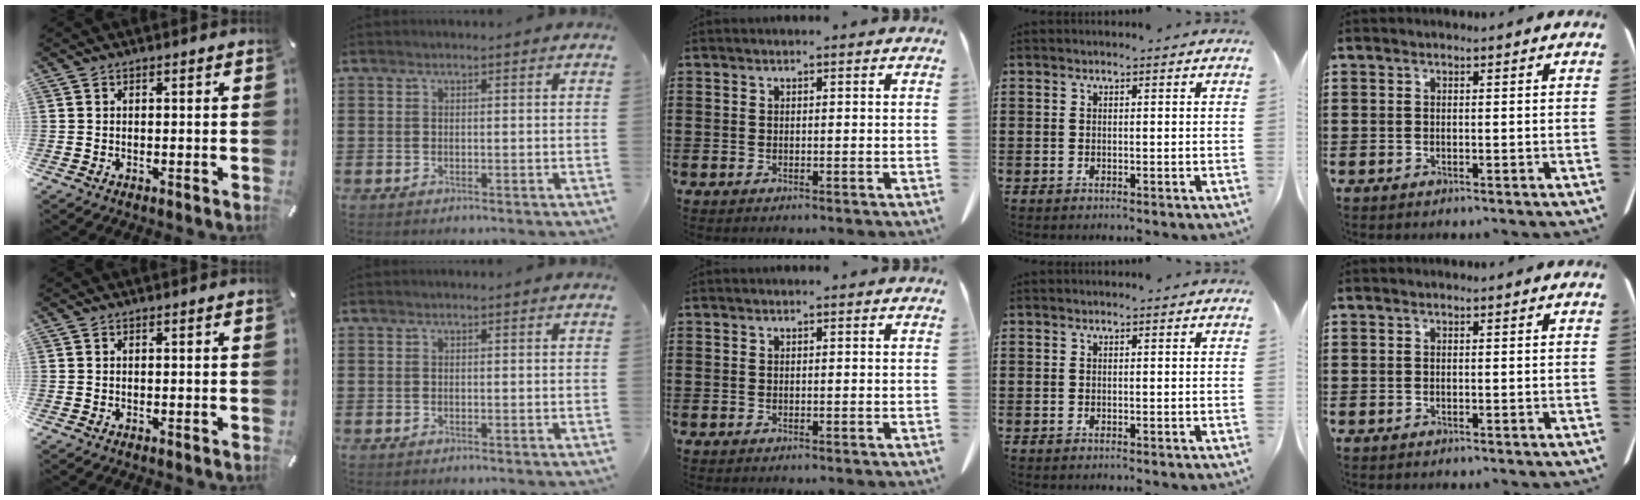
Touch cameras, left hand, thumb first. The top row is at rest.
{}